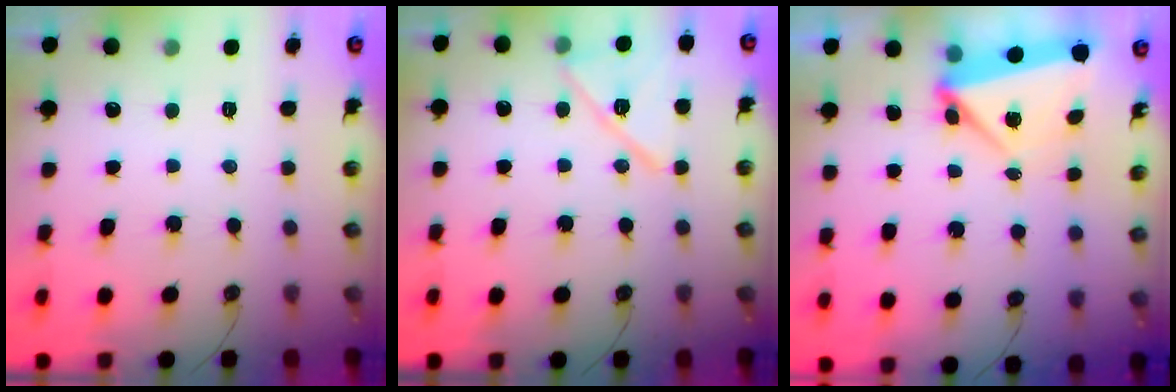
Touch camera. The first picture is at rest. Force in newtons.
{"total": 13.1, "press": 13.1, "slide": 0.7}
{"total": 6.2, "press": 6.1, "slide": 1.2}